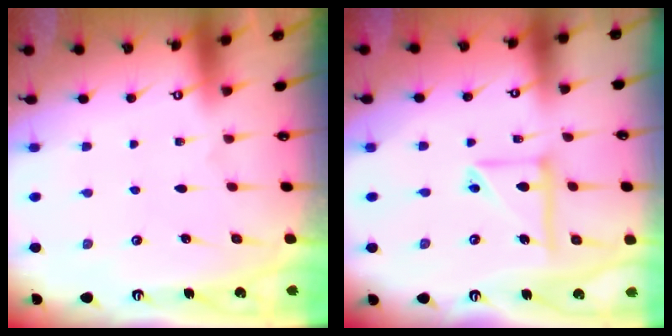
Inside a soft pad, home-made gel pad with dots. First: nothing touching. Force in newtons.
{"total": 11.2, "press": 11.1, "slide": 1.1}